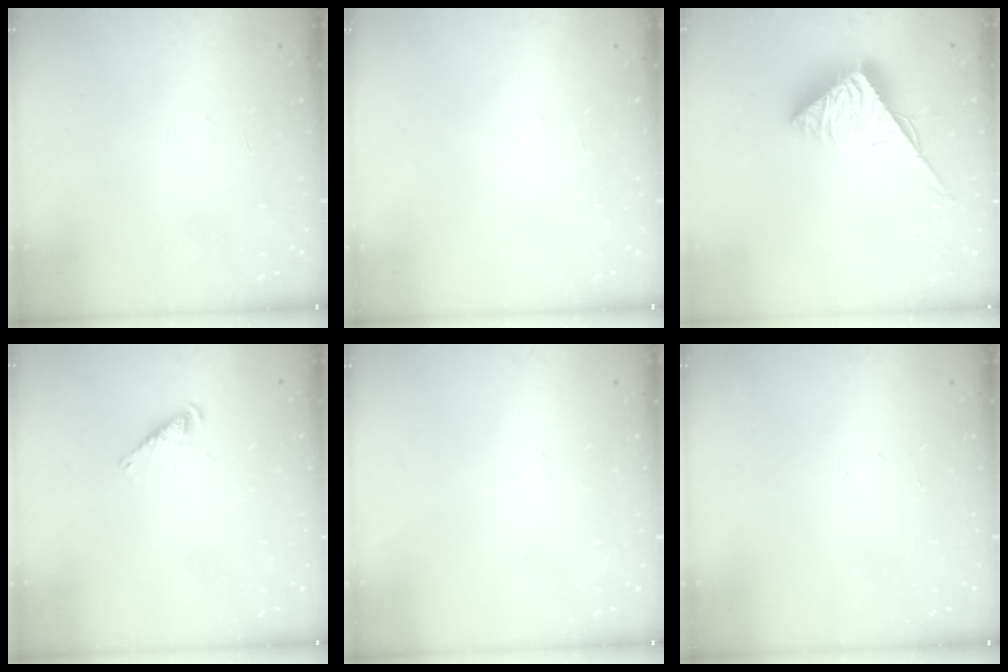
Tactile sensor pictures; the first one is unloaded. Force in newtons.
{"total": 0.0}
{"total": 4.7, "press": 4.7, "slide": 0.5}
{"total": 2.9, "press": 2.9, "slide": 0.5}
{"total": 0.0}
{"total": 0.0}